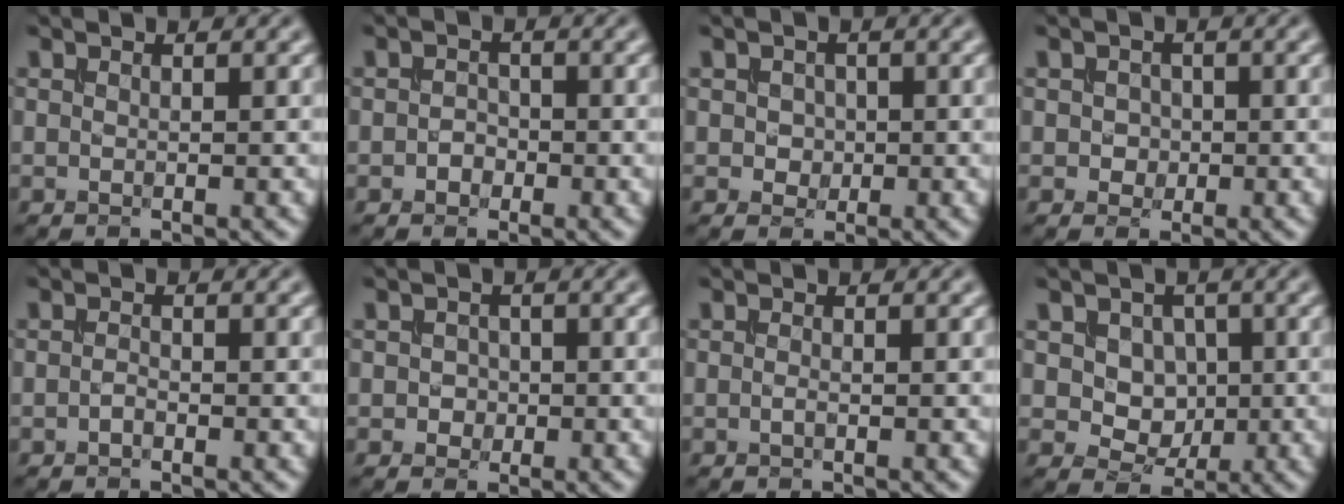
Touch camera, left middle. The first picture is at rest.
{"total": 1.2, "force": [-0.6, 0.9, 0.4], "torque": [-0.006, 0.001, -0.013]}
{"total": 1.3, "force": [-0.1, 1.1, 0.5], "torque": [-0.010, -0.002, -0.002]}
{"total": 1.3, "force": [-0.2, 1.1, 0.5], "torque": [-0.008, -0.002, -0.004]}
{"total": 0.7, "force": [-0.5, 0.2, 0.4], "torque": [-0.013, 0.001, -0.010]}
{"total": 1.2, "force": [-0.2, 1.1, 0.4], "torque": [-0.006, -0.002, -0.006]}
{"total": 0.5, "force": [-0.3, 0.0, 0.4], "torque": [-0.015, 0.000, -0.006]}
{"total": 4.2, "force": [0.8, 3.5, 2.3], "torque": [-0.044, -0.008, 0.015]}